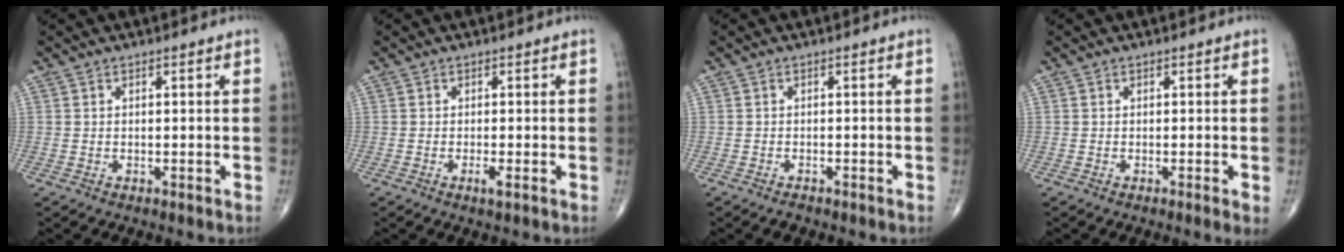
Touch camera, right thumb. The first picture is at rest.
{"total": 1.4, "force": [-0.6, 0.0, 1.3], "torque": [-0.025, -0.005, -0.013]}
{"total": 1.1, "force": [-1.0, 0.4, 0.4], "torque": [-0.009, 0.007, -0.013]}
{"total": 1.5, "force": [-0.4, 0.0, 1.4], "torque": [-0.027, -0.007, -0.007]}